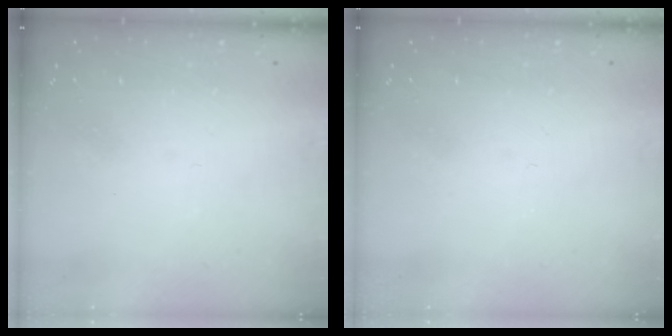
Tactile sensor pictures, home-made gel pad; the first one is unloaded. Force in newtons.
{"total": 0.0}